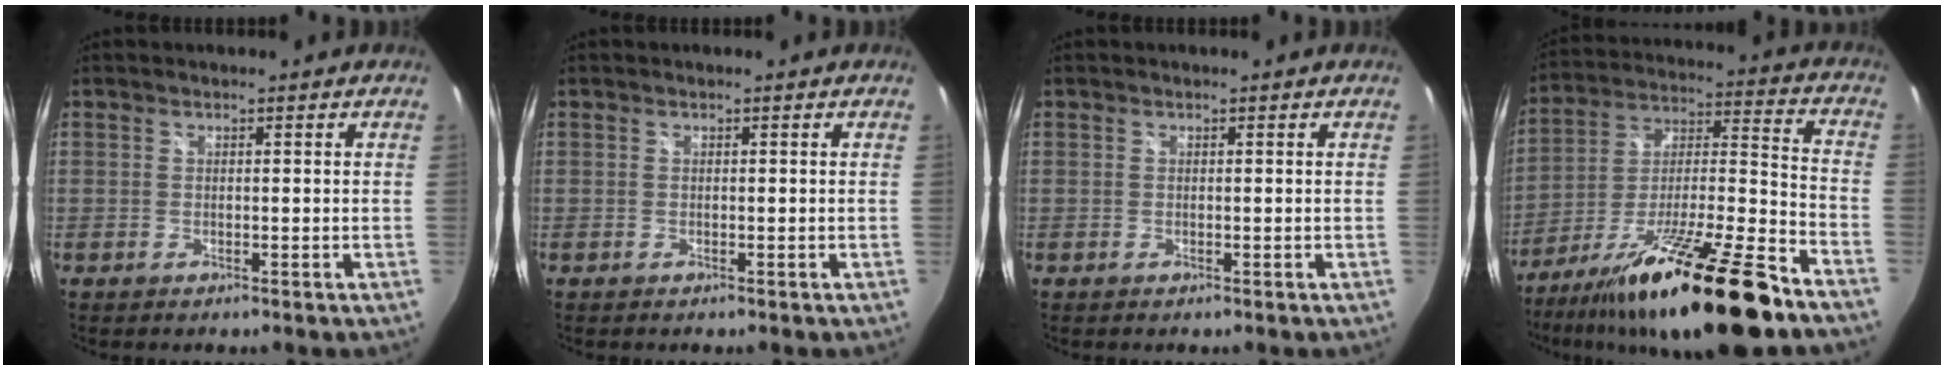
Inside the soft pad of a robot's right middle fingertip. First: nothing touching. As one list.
[{"total": 0.0}, {"total": 0.0}, {"total": 23.1, "force": [-16.2, 2.0, 16.4], "torque": [-0.271, -0.015, -0.270]}]